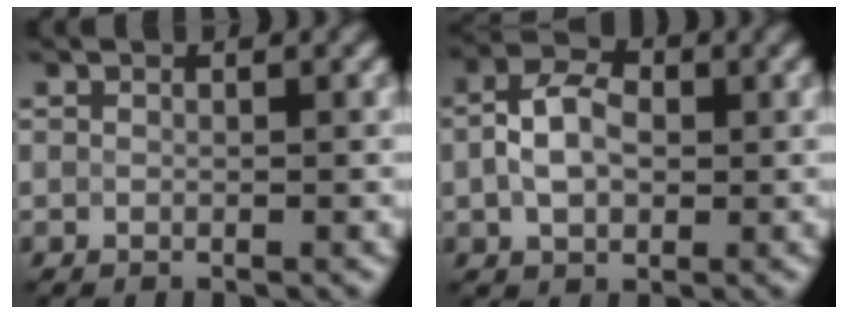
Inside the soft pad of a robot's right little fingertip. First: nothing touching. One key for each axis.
{"total": 4.4, "fx": 0.2, "fy": 2.9, "fz": 3.3, "tx": -0.067, "ty": 0.009, "tz": -0.003}